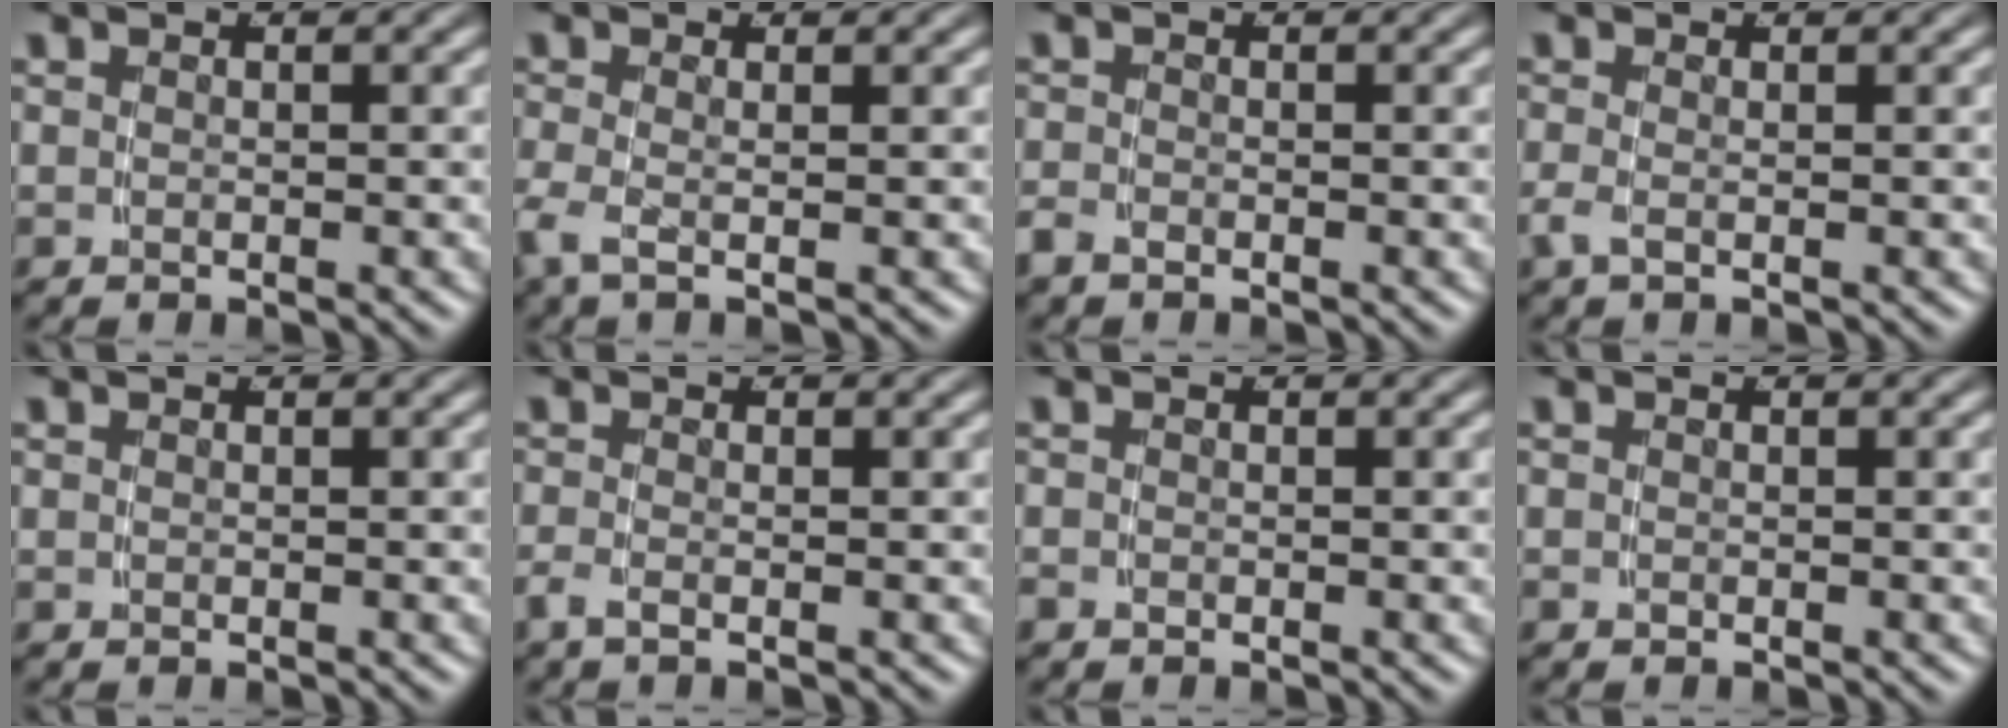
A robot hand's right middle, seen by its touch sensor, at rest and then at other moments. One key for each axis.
{"total": 1.7, "fx": -0.9, "fy": 0.2, "fz": 1.4, "tx": -0.050, "ty": -0.019, "tz": -0.008}
{"total": 1.3, "fx": -1.1, "fy": 0.4, "fz": 0.5, "tx": -0.011, "ty": -0.006, "tz": -0.018}
{"total": 1.3, "fx": -0.9, "fy": 0.0, "fz": 0.9, "tx": -0.030, "ty": -0.013, "tz": -0.009}
{"total": 0.0}
{"total": 1.4, "fx": -1.1, "fy": 0.0, "fz": 0.9, "tx": -0.026, "ty": -0.011, "tz": -0.016}
{"total": 0.6, "fx": -0.6, "fy": 0.2, "fz": 0.1, "tx": -0.006, "ty": -0.006, "tz": -0.006}
{"total": 0.0}